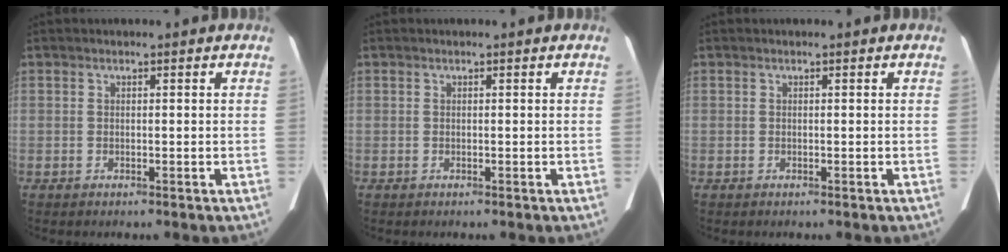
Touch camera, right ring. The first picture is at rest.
{"total": 0.0}
{"total": 0.0}